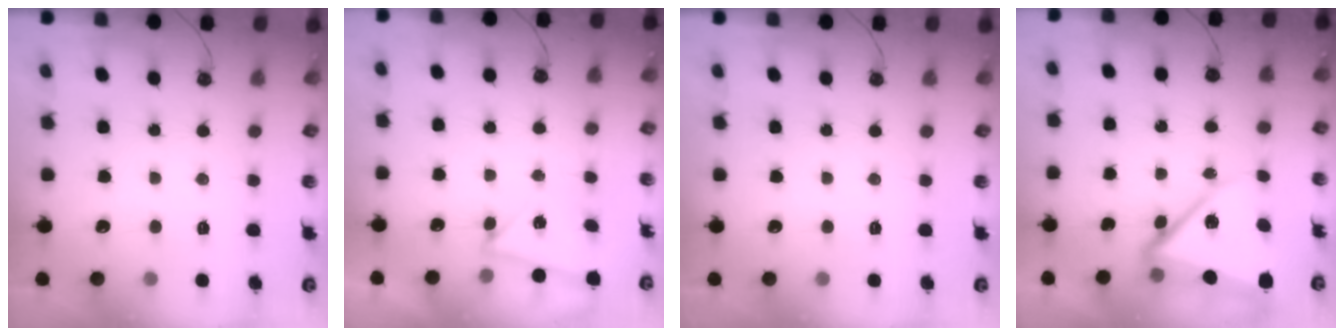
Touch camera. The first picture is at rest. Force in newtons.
{"total": 2.9, "press": 2.8, "slide": 0.7}
{"total": 0.0}
{"total": 10.4, "press": 10.2, "slide": 1.9}